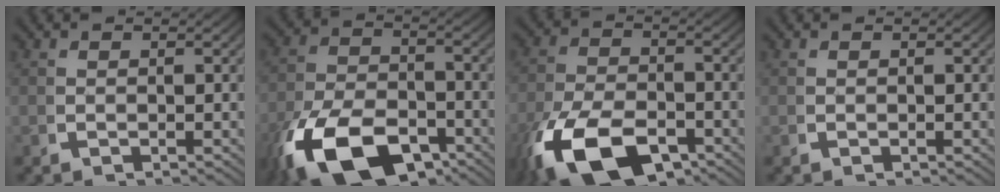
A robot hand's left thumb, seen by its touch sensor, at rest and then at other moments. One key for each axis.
{"total": 11.6, "fx": -5.6, "fy": 6.8, "fz": 7.6, "tx": -0.143, "ty": -0.047, "tz": -0.073}
{"total": 10.4, "fx": -5.0, "fy": 5.9, "fz": 7.0, "tx": -0.143, "ty": -0.041, "tz": -0.063}
{"total": 0.0}